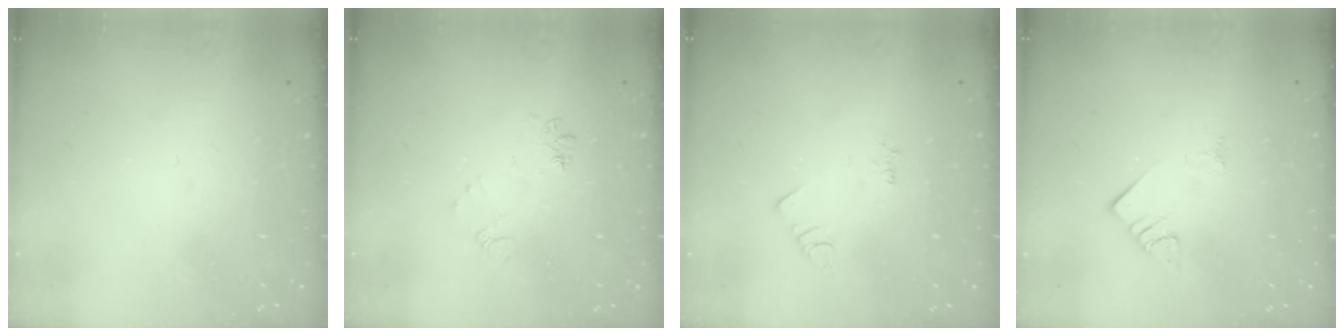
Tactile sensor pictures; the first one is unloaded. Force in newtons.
{"total": 6.9, "press": 6.8, "slide": 0.8}
{"total": 2.2, "press": 2.1, "slide": 0.4}
{"total": 3.6, "press": 3.6, "slide": 0.5}